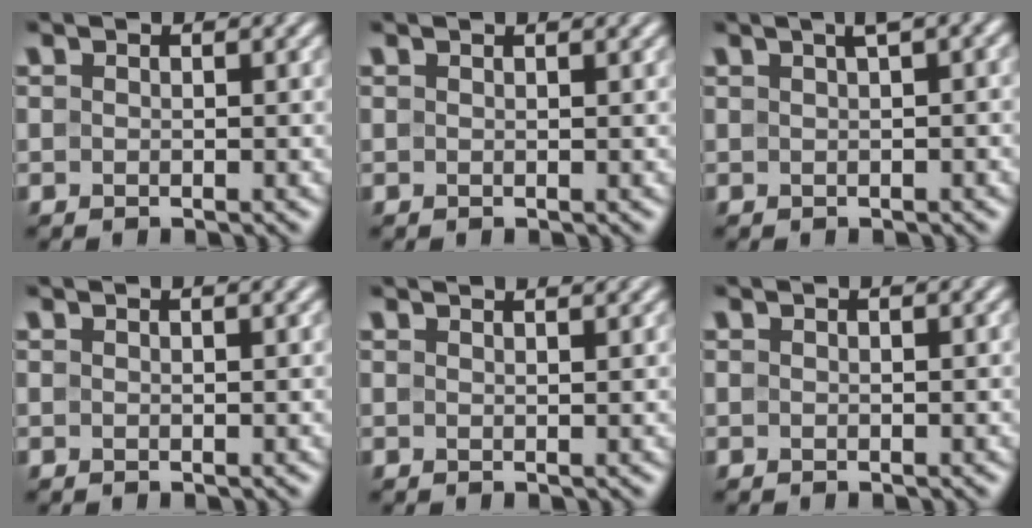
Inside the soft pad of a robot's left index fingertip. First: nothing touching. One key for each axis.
{"total": 1.2, "fx": 0.8, "fy": 0.4, "fz": 0.7, "tx": -0.007, "ty": -0.002, "tz": 0.004}
{"total": 3.8, "fx": 1.4, "fy": 1.2, "fz": 3.3, "tx": -0.035, "ty": 0.018, "tz": 0.019}
{"total": 2.0, "fx": 1.3, "fy": 0.7, "fz": 1.3, "tx": -0.010, "ty": 0.005, "tz": 0.000}
{"total": 3.4, "fx": 2.6, "fy": 1.3, "fz": 1.7, "tx": 0.003, "ty": 0.017, "tz": 0.000}
{"total": 0.9, "fx": 0.6, "fy": 0.3, "fz": 0.6, "tx": -0.005, "ty": -0.001, "tz": 0.003}